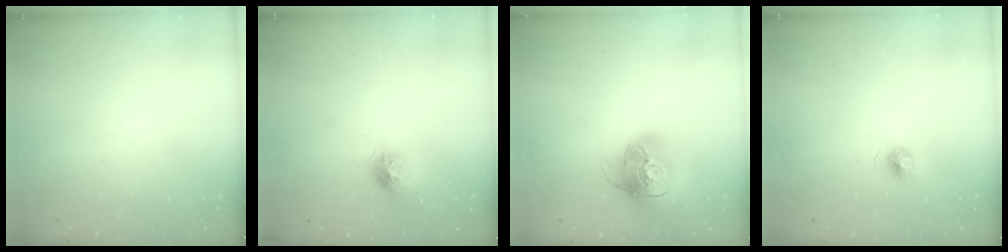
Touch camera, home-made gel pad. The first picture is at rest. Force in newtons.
{"total": 9.4, "press": 9.4, "slide": 0.5}
{"total": 16.2, "press": 16.1, "slide": 2.0}
{"total": 4.5, "press": 4.5, "slide": 0.4}